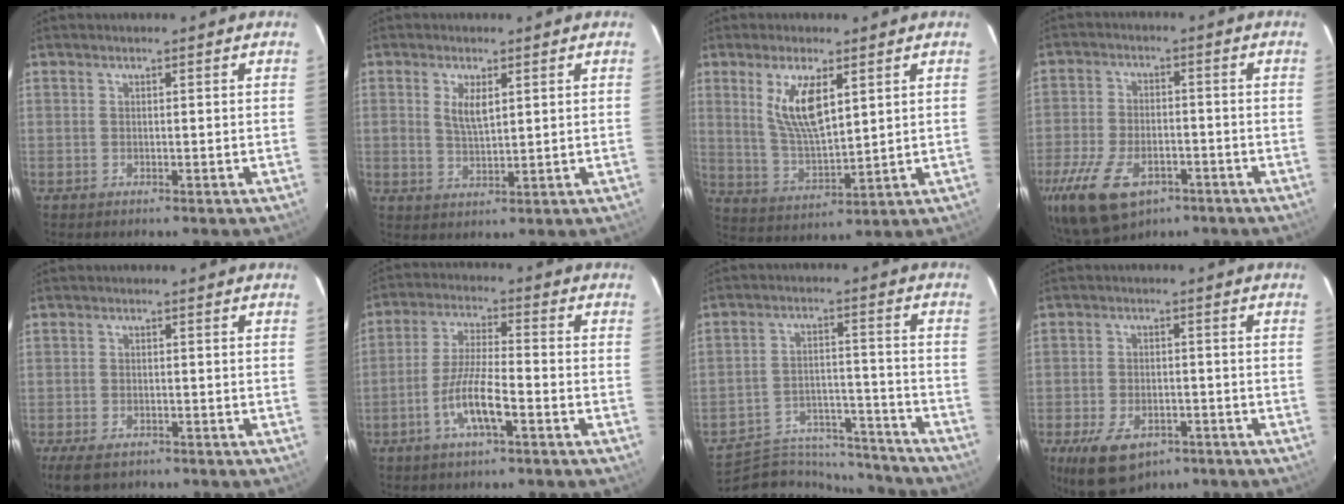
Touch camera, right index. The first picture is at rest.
{"total": 4.2, "force": [1.5, 1.8, 3.5], "torque": [-0.063, 0.000, 0.031]}
{"total": 9.9, "force": [3.9, 3.3, 8.4], "torque": [-0.160, -0.006, 0.087]}
{"total": 16.9, "force": [-9.5, 9.3, 10.5], "torque": [-0.248, -0.029, -0.162]}
{"total": 5.9, "force": [-4.2, 2.9, 3.1], "torque": [-0.078, -0.020, -0.073]}
{"total": 8.5, "force": [-4.0, 1.4, 7.4], "torque": [-0.149, -0.002, -0.075]}
{"total": 18.6, "force": [-17.5, 4.6, 4.2], "torque": [-0.086, 0.024, -0.251]}
{"total": 11.6, "force": [-7.0, 6.5, 6.7], "torque": [-0.152, -0.019, -0.110]}